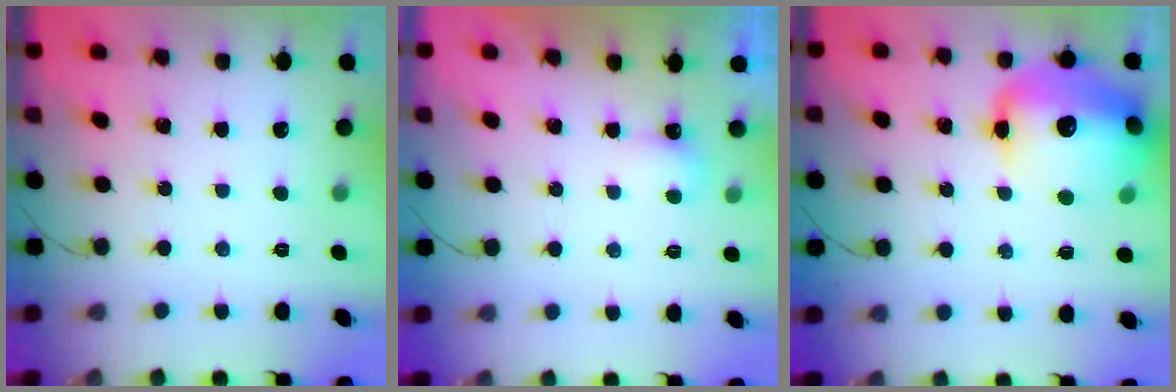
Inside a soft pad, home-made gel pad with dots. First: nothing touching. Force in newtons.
{"total": 3.2, "press": 3.2, "slide": 0.7}
{"total": 22.1, "press": 20.7, "slide": 7.7}